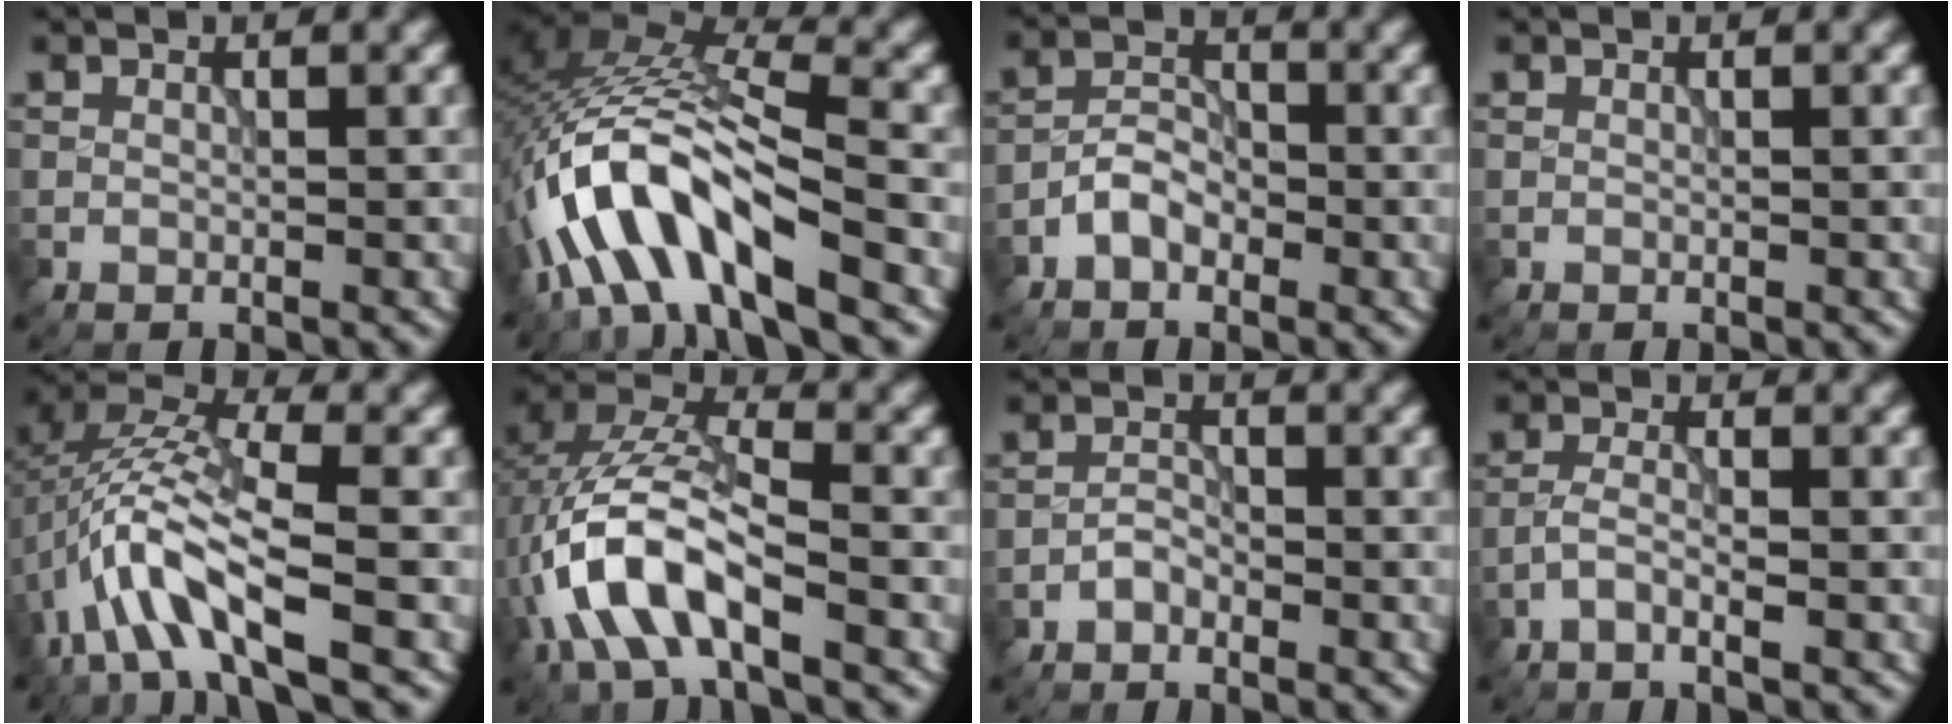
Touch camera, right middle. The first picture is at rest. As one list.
[{"total": 9.5, "force": [-5.0, 2.9, 7.5], "torque": [-0.137, 0.015, -0.095]}, {"total": 2.6, "force": [-1.6, 1.5, 1.5], "torque": [-0.023, 0.010, -0.035]}, {"total": 0.0}, {"total": 7.2, "force": [-2.1, 2.4, 6.4], "torque": [-0.137, 0.014, -0.053]}, {"total": 8.5, "force": [-3.0, 3.7, 7.0], "torque": [-0.152, 0.012, -0.062]}, {"total": 1.3, "force": [-1.0, 0.6, 0.6], "torque": [-0.010, 0.004, -0.023]}, {"total": 1.8, "force": [-1.1, 0.3, 1.4], "torque": [-0.029, 0.005, -0.031]}]